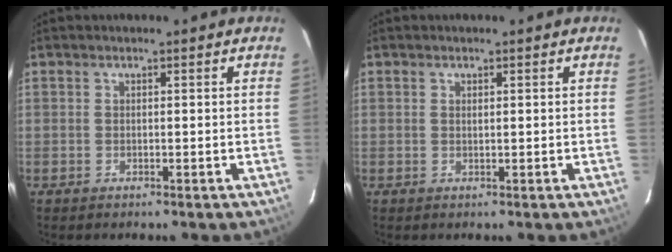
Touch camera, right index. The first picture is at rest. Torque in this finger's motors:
{"motor_torque": [-0.13, 0.06, -0.03, 0.00]}